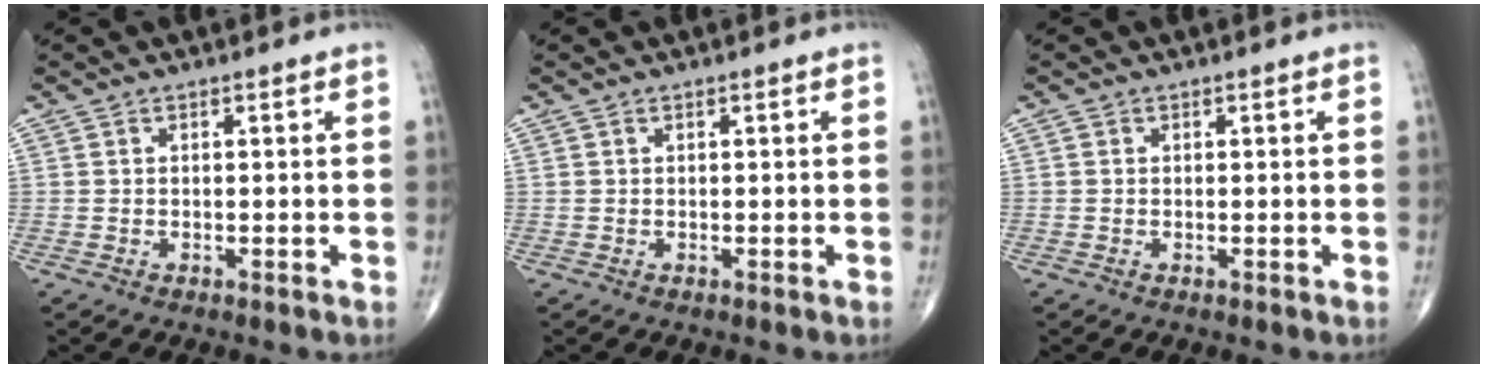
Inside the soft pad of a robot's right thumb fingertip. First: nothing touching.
{"total": 0.0}
{"total": 0.0}